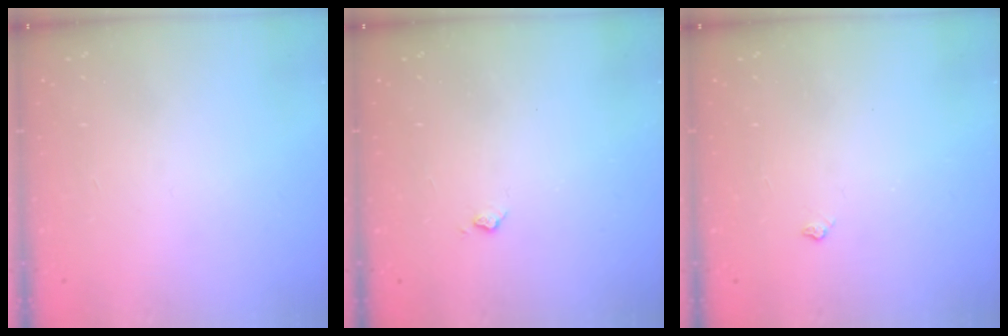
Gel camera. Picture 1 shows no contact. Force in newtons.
{"total": 3.4, "press": 3.4, "slide": 0.6}
{"total": 3.9, "press": 3.9, "slide": 0.6}